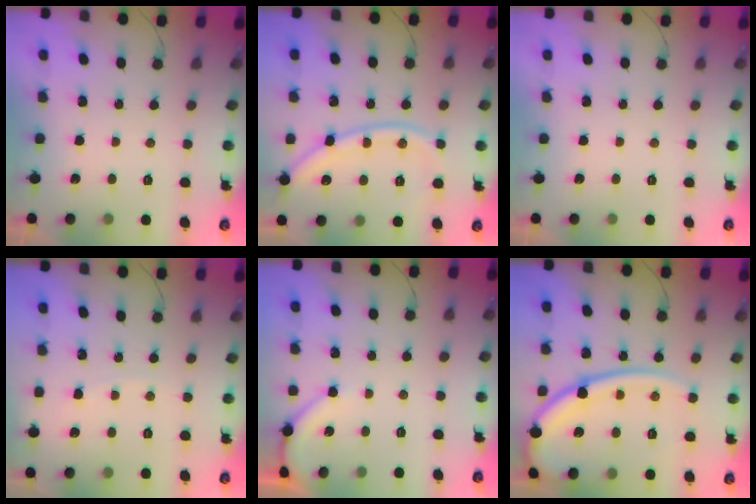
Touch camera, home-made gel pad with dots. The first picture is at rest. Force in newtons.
{"total": 12.0, "press": 11.9, "slide": 1.5}
{"total": 0.0}
{"total": 2.4, "press": 2.4, "slide": 0.3}
{"total": 3.2, "press": 3.2, "slide": 0.5}
{"total": 17.5, "press": 17.4, "slide": 1.9}